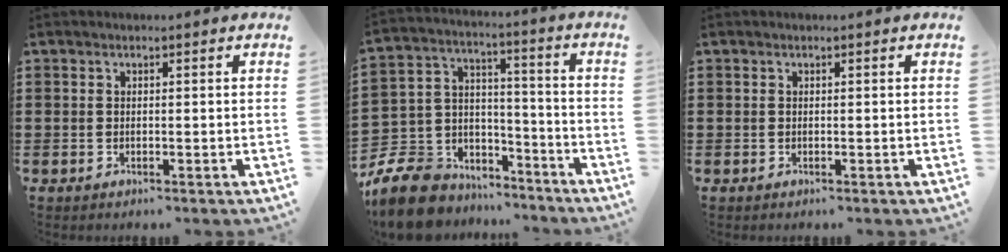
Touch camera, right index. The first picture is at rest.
{"total": 9.6, "force": [-7.9, 5.1, 1.7], "torque": [-0.058, 0.020, -0.151]}
{"total": 0.0}